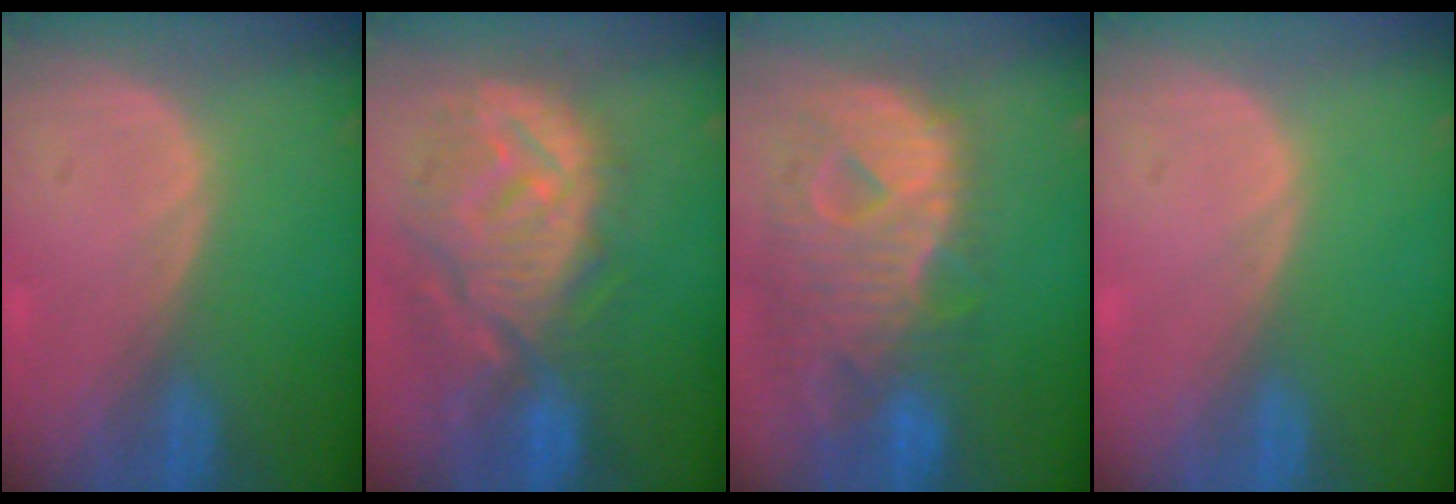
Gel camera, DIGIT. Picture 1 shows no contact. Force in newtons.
{"total": 12.4, "press": 11.1, "slide": 5.6}
{"total": 12.8, "press": 10.8, "slide": 6.8}
{"total": 0.0}